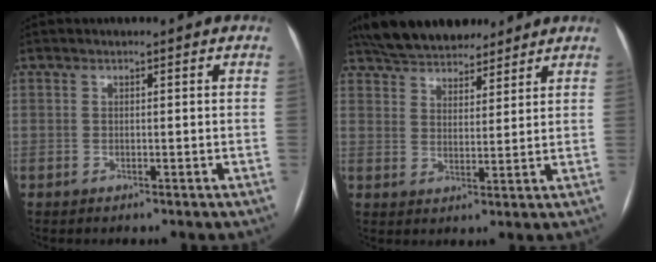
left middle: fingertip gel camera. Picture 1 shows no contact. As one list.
[{"total": 13.4, "force": [11.6, 4.5, 4.9], "torque": [-0.081, 0.026, 0.186]}]